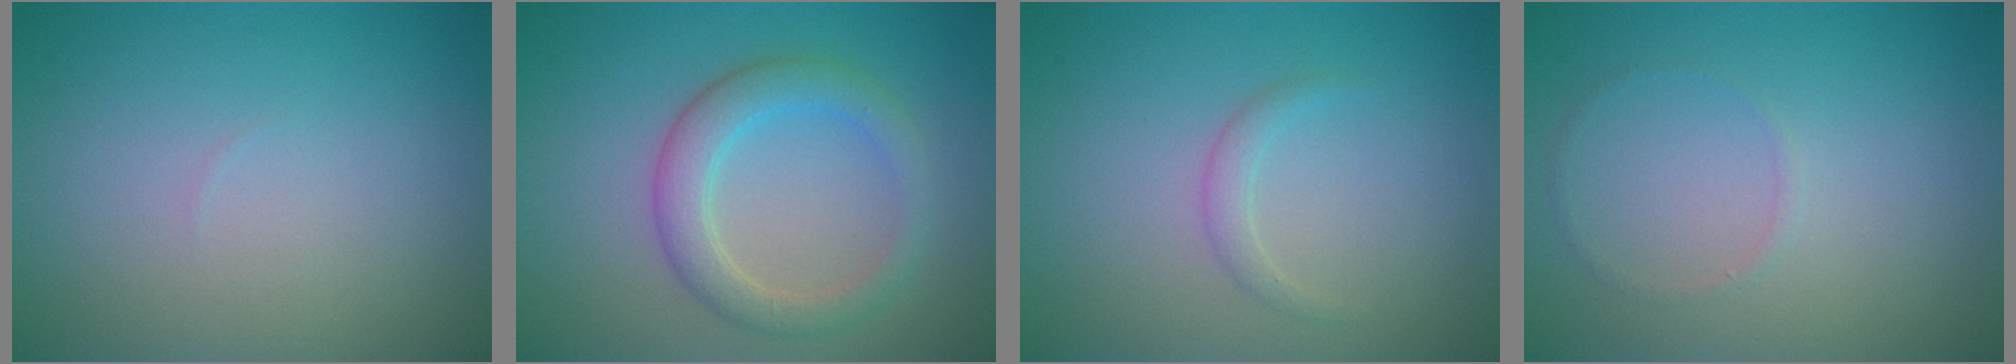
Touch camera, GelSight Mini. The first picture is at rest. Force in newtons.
{"total": 3.6, "press": 3.5, "slide": 0.2}
{"total": 1.2, "press": 1.1, "slide": 0.1}
{"total": 0.5, "press": 0.5, "slide": 0.1}